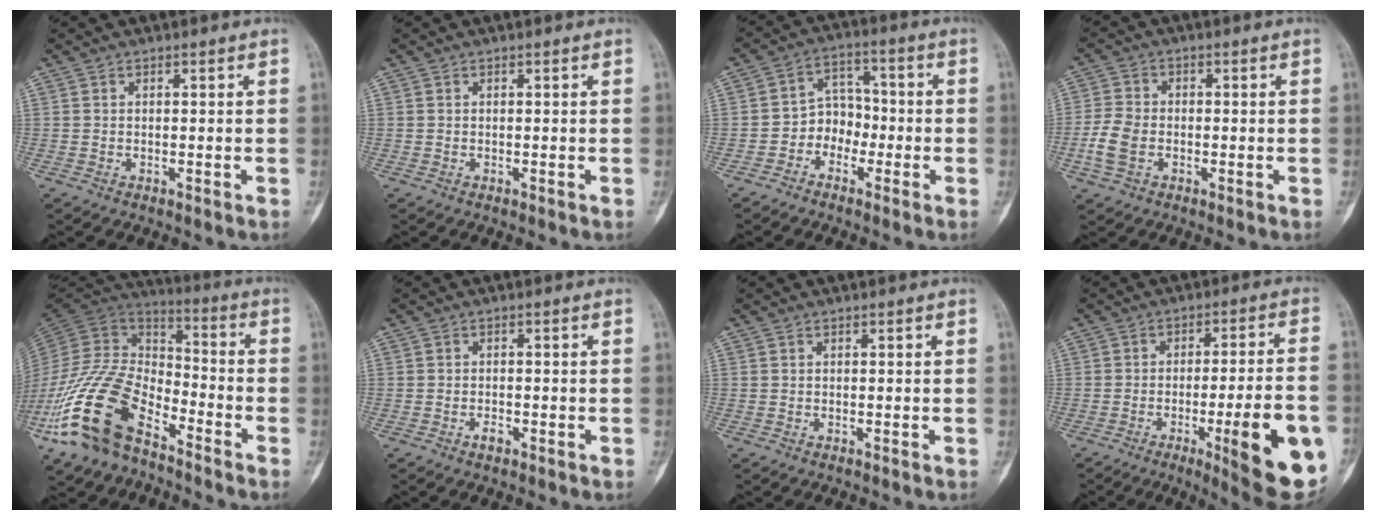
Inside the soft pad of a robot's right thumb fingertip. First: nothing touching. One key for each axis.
{"total": 0.0}
{"total": 6.5, "fx": -2.6, "fy": 5.3, "fz": 2.8, "tx": -0.009, "ty": 0.037, "tz": -0.058}
{"total": 6.1, "fx": -1.7, "fy": 4.3, "fz": 4.0, "tx": -0.091, "ty": 0.011, "tz": -0.037}
{"total": 20.9, "fx": -11.9, "fy": 10.9, "fz": 13.3, "tx": -0.253, "ty": 0.066, "tz": -0.226}
{"total": 1.5, "fx": -0.8, "fy": 0.8, "fz": 0.9, "tx": -0.015, "ty": 0.004, "tz": -0.014}
{"total": 0.0}
{"total": 15.8, "fx": -5.2, "fy": 3.1, "fz": 14.6, "tx": -0.155, "ty": 0.004, "tz": -0.057}